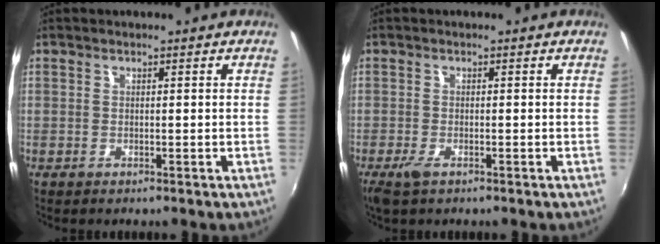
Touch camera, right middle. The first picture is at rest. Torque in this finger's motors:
{"motor_torque": [0.76, -0.51, 0.18, 0.02]}